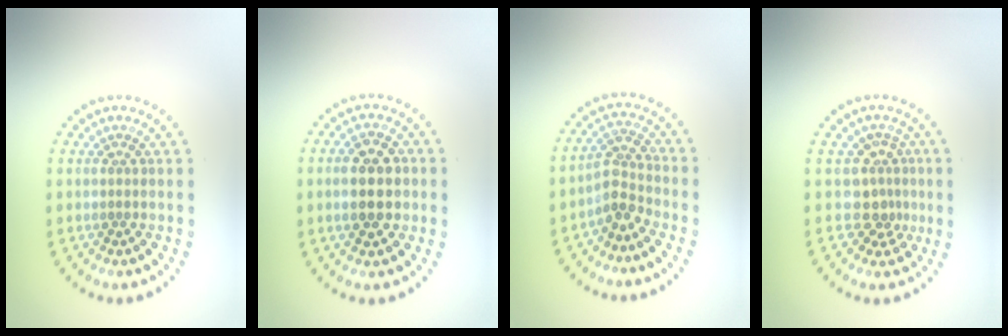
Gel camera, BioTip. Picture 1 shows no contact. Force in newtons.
{"total": 4.6, "press": 4.6, "slide": 0.2}
{"total": 2.6, "press": 2.0, "slide": 1.8}
{"total": 2.8, "press": 2.0, "slide": 2.0}